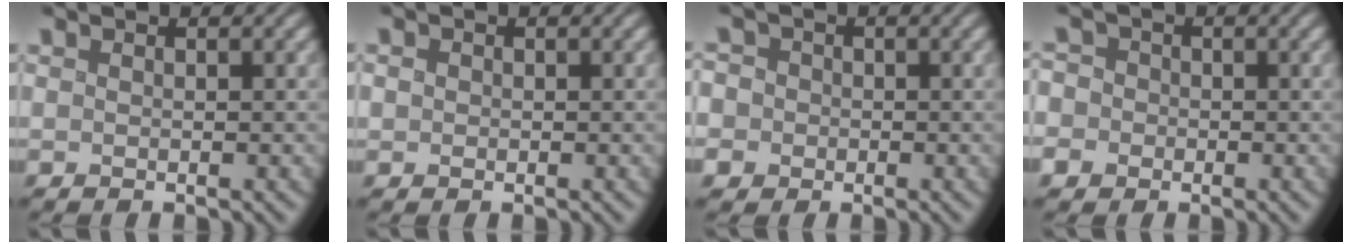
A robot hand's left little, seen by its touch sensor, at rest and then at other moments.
{"total": 1.1, "force": [0.0, 0.9, 0.5], "torque": [-0.011, 0.006, -0.002]}
{"total": 5.5, "force": [0.3, 5.1, 1.9], "torque": [-0.043, 0.032, -0.026]}
{"total": 5.1, "force": [-0.9, 4.8, 1.4], "torque": [-0.026, 0.017, -0.050]}